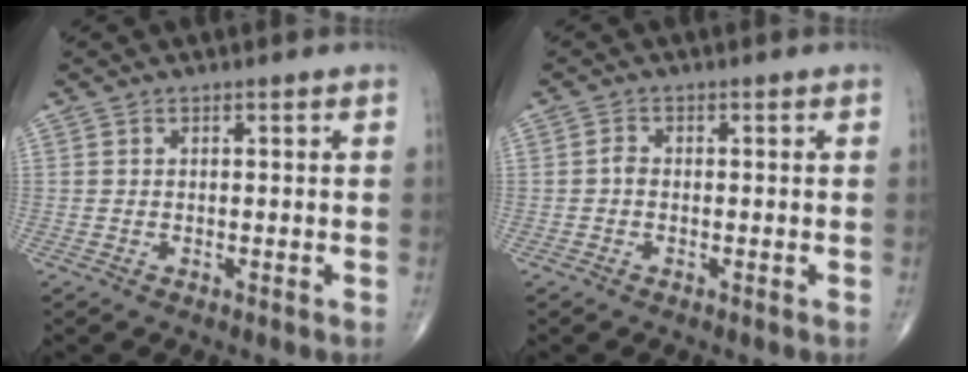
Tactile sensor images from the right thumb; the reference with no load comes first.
{"total": 1.3, "force": [-0.3, 0.9, 0.8], "torque": [-0.011, 0.003, -0.009]}